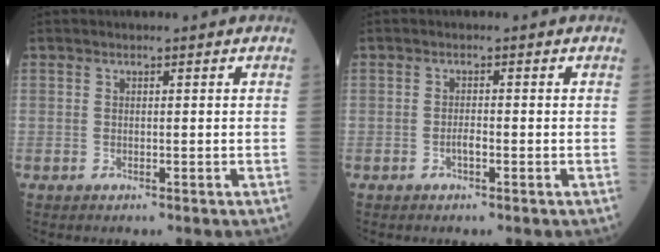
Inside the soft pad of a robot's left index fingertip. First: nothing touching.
{"total": 1.3, "force": [-0.7, 0.3, 1.1], "torque": [-0.022, 0.002, -0.012]}